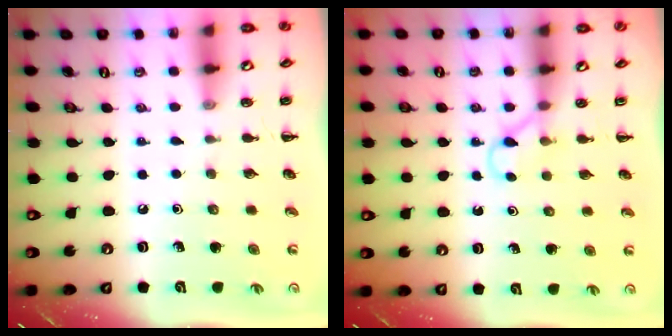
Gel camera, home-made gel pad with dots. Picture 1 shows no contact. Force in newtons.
{"total": 2.9, "press": 2.8, "slide": 0.9}